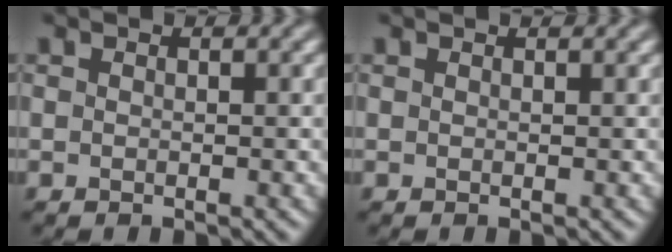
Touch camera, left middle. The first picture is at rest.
{"total": 0.7, "force": [0.6, 0.2, 0.3], "torque": [-0.003, -0.002, 0.004]}